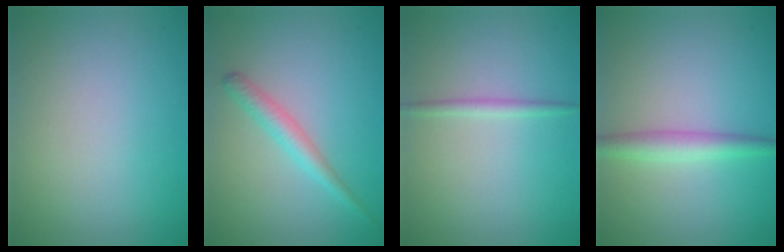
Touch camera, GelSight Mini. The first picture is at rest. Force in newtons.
{"total": 2.2, "press": 2.2, "slide": 0.0}
{"total": 1.1, "press": 1.1, "slide": 0.0}
{"total": 2.5, "press": 2.5, "slide": 0.1}